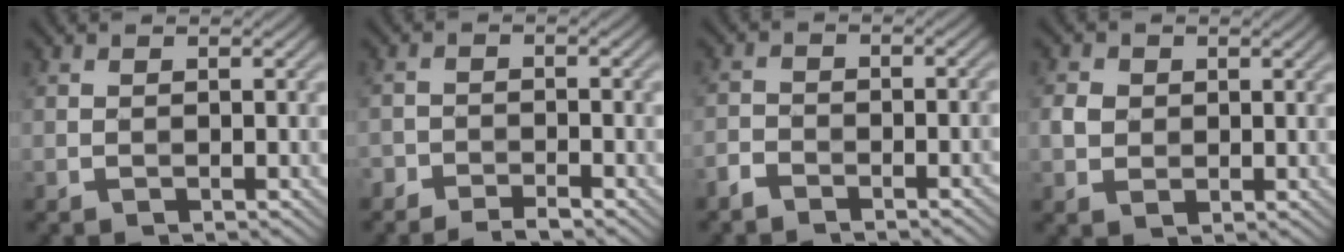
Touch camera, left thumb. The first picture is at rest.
{"total": 3.2, "force": [-2.9, 0.6, 1.2], "torque": [-0.022, -0.001, -0.058]}
{"total": 3.3, "force": [-2.9, 0.8, 1.3], "torque": [-0.027, -0.003, -0.062]}
{"total": 2.5, "force": [0.4, 2.1, 1.3], "torque": [-0.032, -0.001, 0.005]}